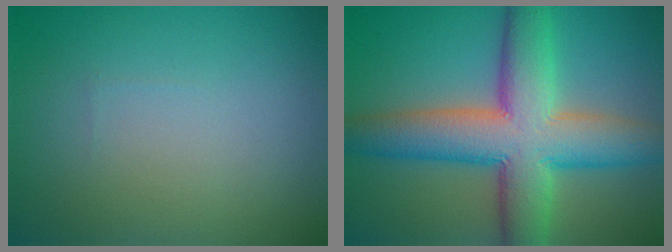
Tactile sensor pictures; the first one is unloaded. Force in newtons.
{"total": 11.2, "press": 11.2, "slide": 0.4}